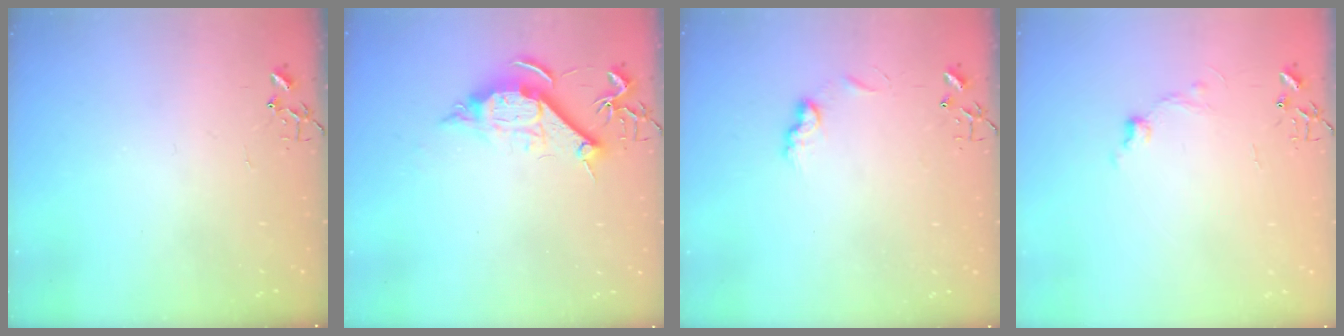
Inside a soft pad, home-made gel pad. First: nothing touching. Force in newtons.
{"total": 10.1, "press": 10.0, "slide": 0.8}
{"total": 7.6, "press": 7.6, "slide": 0.7}
{"total": 6.8, "press": 6.8, "slide": 0.7}